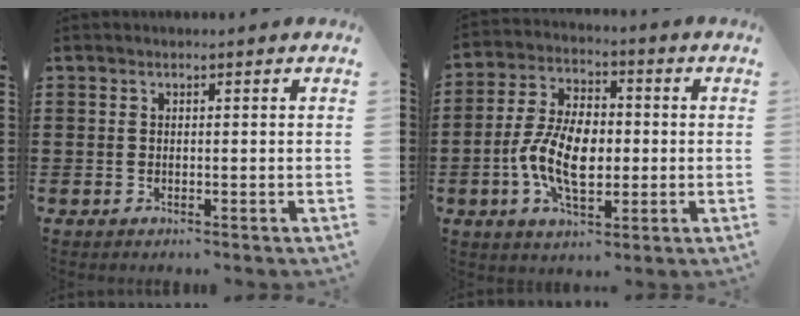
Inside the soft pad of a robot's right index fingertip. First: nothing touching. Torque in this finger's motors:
{"motor_torque": [2.14, 0.00, 0.68, 0.21]}